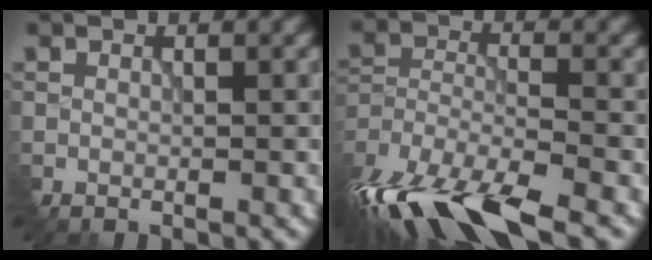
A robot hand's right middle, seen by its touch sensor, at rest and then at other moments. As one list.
[{"total": 11.5, "force": [-8.6, 3.8, 6.7], "torque": [-0.152, -0.027, -0.149]}]